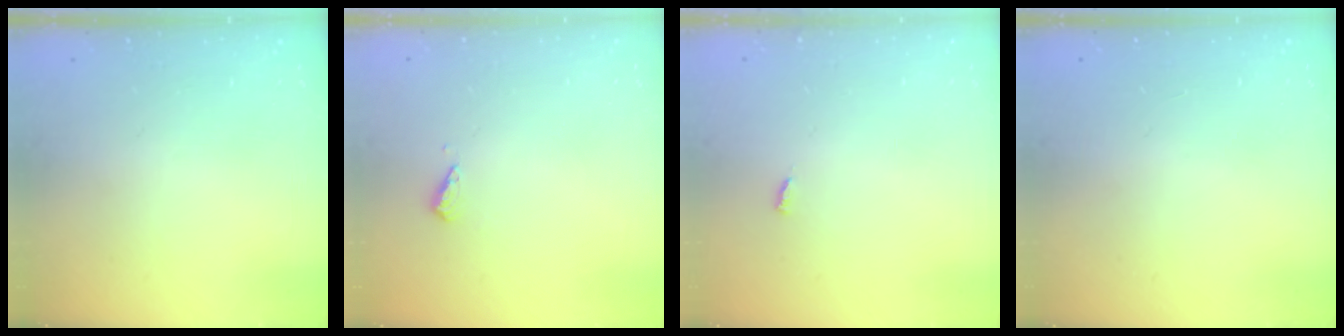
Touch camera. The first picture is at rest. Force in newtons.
{"total": 3.1, "press": 3.0, "slide": 0.7}
{"total": 3.0, "press": 3.0, "slide": 0.0}
{"total": 0.9, "press": 0.9, "slide": 0.0}